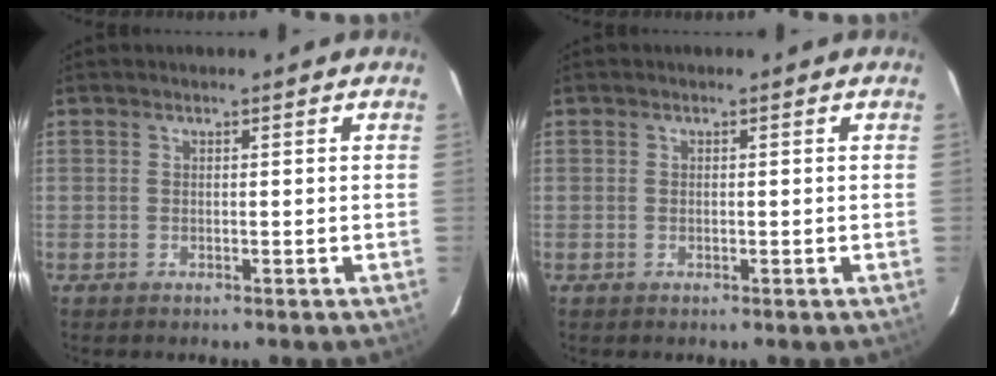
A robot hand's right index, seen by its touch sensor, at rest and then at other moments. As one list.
[{"total": 0.0}]